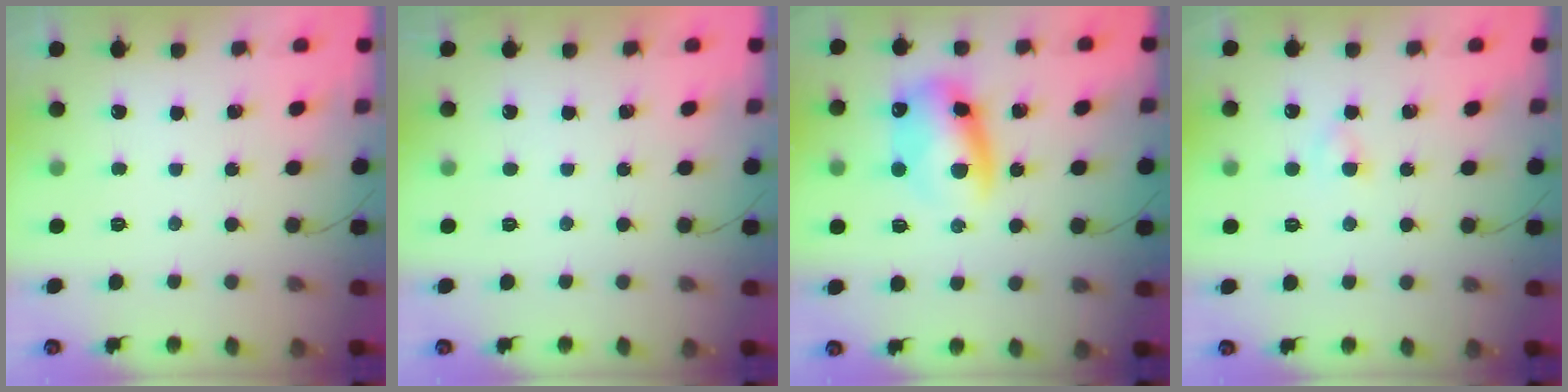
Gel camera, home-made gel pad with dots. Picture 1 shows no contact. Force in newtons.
{"total": 0.9, "press": 0.9, "slide": 0.1}
{"total": 10.9, "press": 10.7, "slide": 2.3}
{"total": 1.3, "press": 1.1, "slide": 0.7}